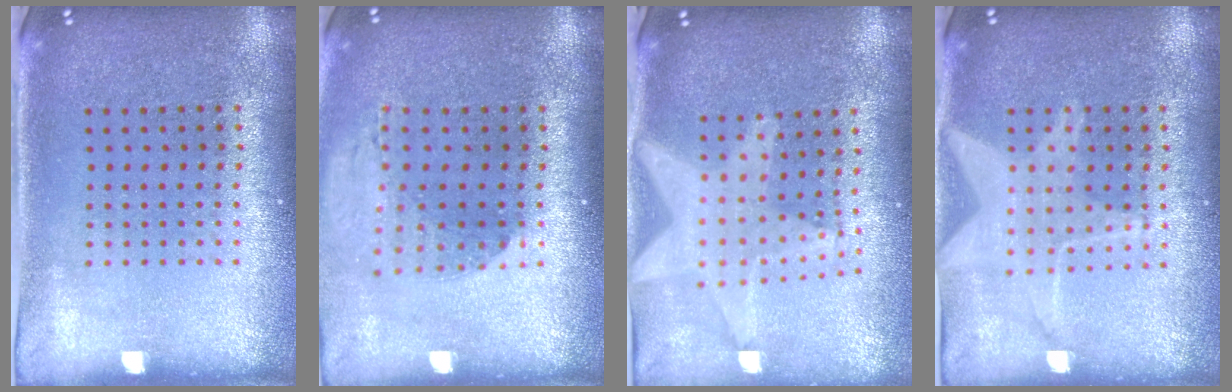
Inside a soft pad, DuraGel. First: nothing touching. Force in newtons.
{"total": 1.3, "press": 1.3, "slide": 0.4}
{"total": 1.9, "press": 1.6, "slide": 1.0}
{"total": 1.6, "press": 1.6, "slide": 0.2}